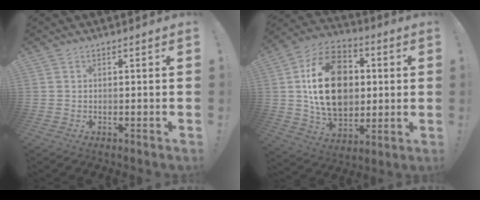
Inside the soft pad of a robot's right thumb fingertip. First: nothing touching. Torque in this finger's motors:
{"motor_torque": [0.59, 1.98, 0.74, -0.07, 0.28]}